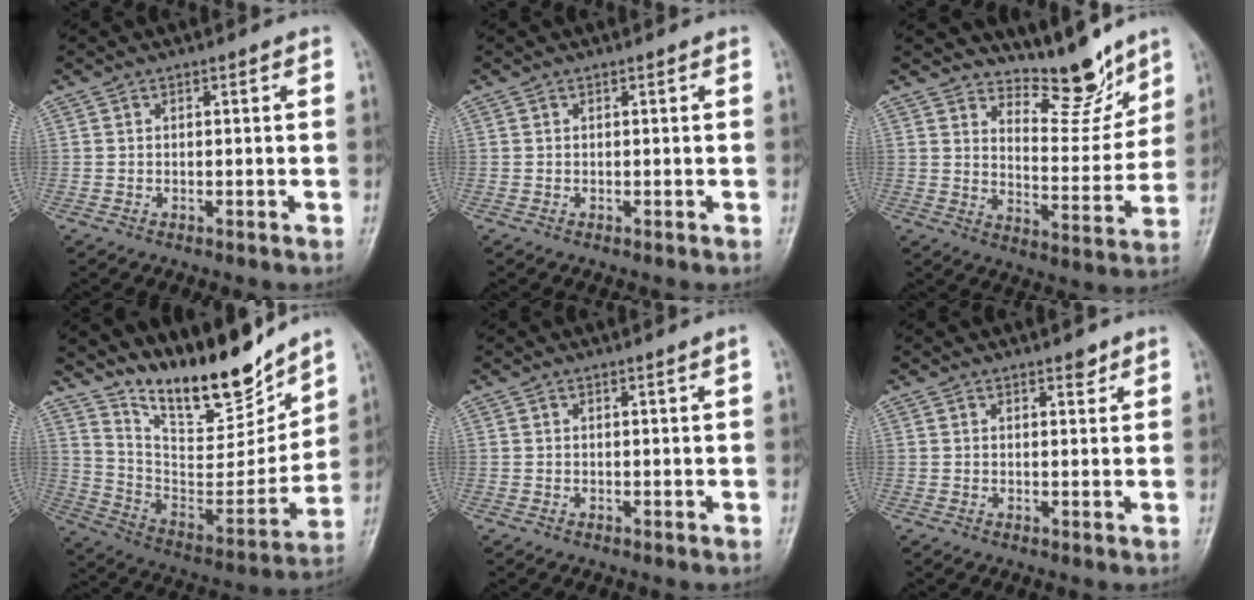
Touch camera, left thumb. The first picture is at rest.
{"total": 0.0}
{"total": 10.4, "force": [9.2, 3.2, 3.8], "torque": [-0.017, -0.076, 0.153]}
{"total": 19.9, "force": [16.6, 5.5, 9.5], "torque": [-0.107, -0.113, 0.293]}
{"total": 1.0, "force": [0.6, -0.3, 0.7], "torque": [-0.016, -0.007, 0.012]}
{"total": 2.0, "force": [1.5, 0.8, 1.0], "torque": [-0.004, -0.009, 0.021]}